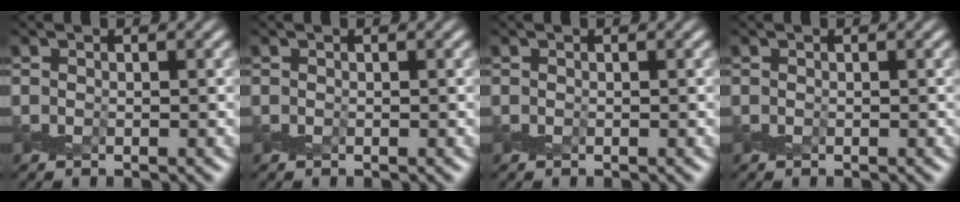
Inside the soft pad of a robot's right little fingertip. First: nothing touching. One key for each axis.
{"total": 0.0}
{"total": 0.0}
{"total": 0.0}